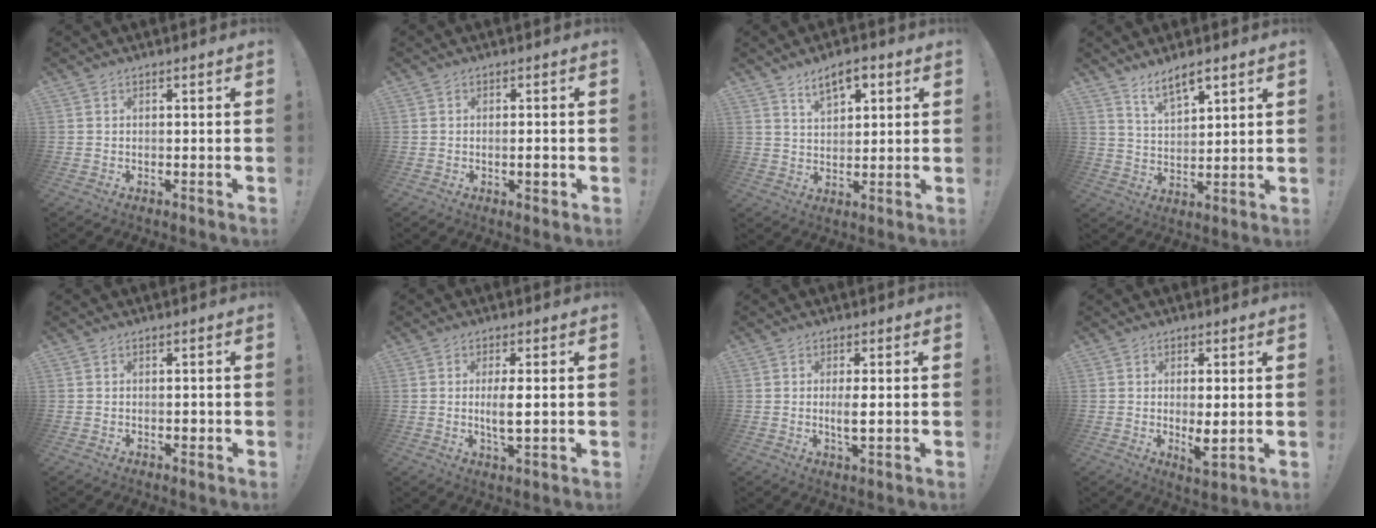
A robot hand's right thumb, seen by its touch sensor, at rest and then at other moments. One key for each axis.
{"total": 2.2, "fx": -0.7, "fy": 0.4, "fz": 2.0, "tx": -0.020, "ty": -0.003, "tz": -0.013}
{"total": 7.7, "fx": 4.8, "fy": 3.8, "fz": 4.8, "tx": -0.073, "ty": -0.014, "tz": 0.084}
{"total": 7.3, "fx": 5.7, "fy": 2.3, "fz": 3.9, "tx": -0.067, "ty": -0.032, "tz": 0.103}
{"total": 1.0, "fx": -0.4, "fy": 0.7, "fz": 0.6, "tx": -0.007, "ty": 0.003, "tz": -0.007}
{"total": 5.1, "fx": 0.2, "fy": 1.3, "fz": 4.9, "tx": -0.093, "ty": -0.013, "tz": -0.003}
{"total": 3.6, "fx": 0.1, "fy": 0.7, "fz": 3.5, "tx": -0.067, "ty": -0.007, "tz": -0.002}
{"total": 5.3, "fx": 0.0, "fy": 1.5, "fz": 5.1, "tx": -0.066, "ty": -0.018, "tz": 0.000}